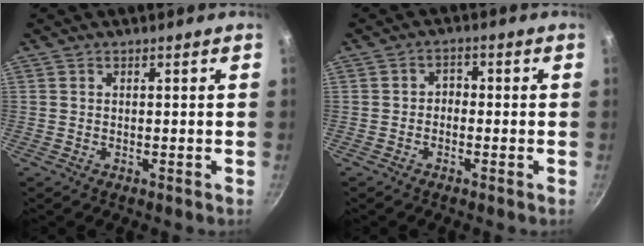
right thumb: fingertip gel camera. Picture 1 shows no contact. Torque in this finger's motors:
{"motor_torque": [-0.46, 0.24, -0.12, 0.17, 0.08]}